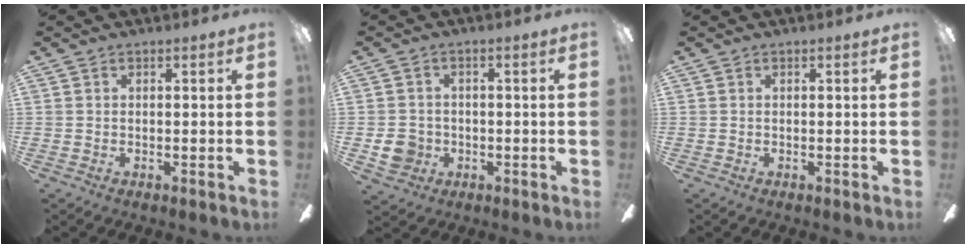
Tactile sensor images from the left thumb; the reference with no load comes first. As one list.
[{"total": 5.9, "force": [-1.3, 5.4, 1.8], "torque": [-0.033, 0.010, -0.021]}, {"total": 0.0}]